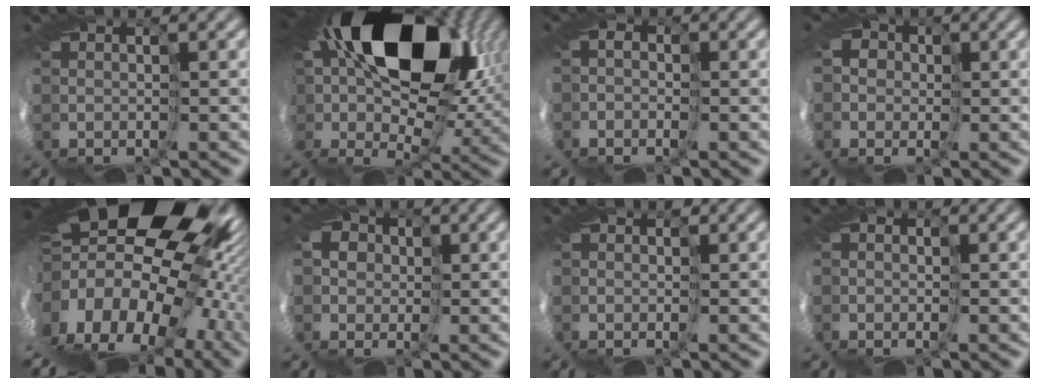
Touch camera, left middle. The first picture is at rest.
{"total": 16.4, "force": [6.0, 10.5, 11.1], "torque": [-0.185, 0.004, 0.091]}
{"total": 2.4, "force": [-1.3, 1.8, 0.9], "torque": [-0.015, 0.008, -0.028]}
{"total": 5.7, "force": [-1.0, 5.5, 1.3], "torque": [-0.039, 0.007, -0.052]}
{"total": 17.9, "force": [-1.5, 13.6, 11.5], "torque": [-0.199, -0.004, -0.086]}
{"total": 6.3, "force": [-0.1, 6.1, 1.6], "torque": [-0.042, 0.009, -0.040]}
{"total": 1.1, "force": [0.1, 0.9, 0.5], "torque": [-0.011, 0.006, -0.005]}
{"total": 1.4, "force": [-0.6, 1.1, 0.5], "torque": [-0.010, 0.008, -0.016]}